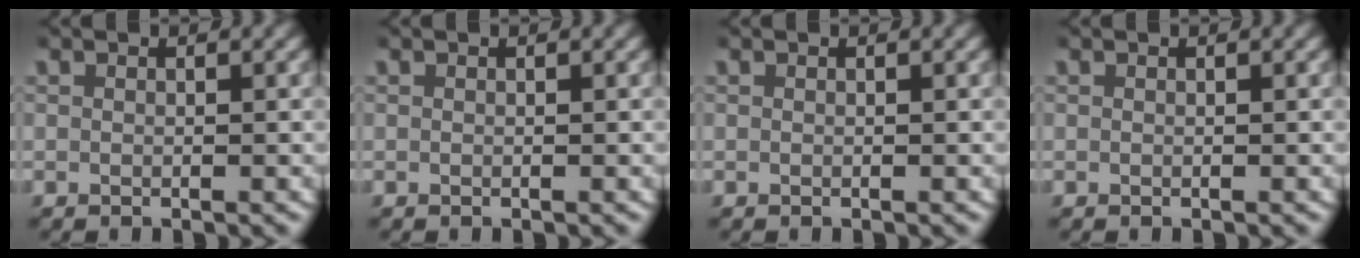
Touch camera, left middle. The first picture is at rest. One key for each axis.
{"total": 0.0}
{"total": 0.0}
{"total": 0.0}